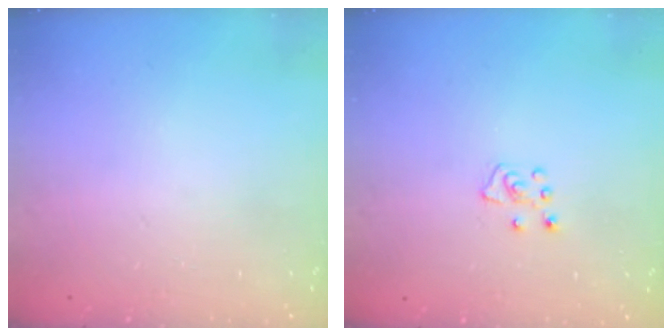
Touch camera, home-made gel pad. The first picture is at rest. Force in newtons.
{"total": 5.0, "press": 5.0, "slide": 0.5}